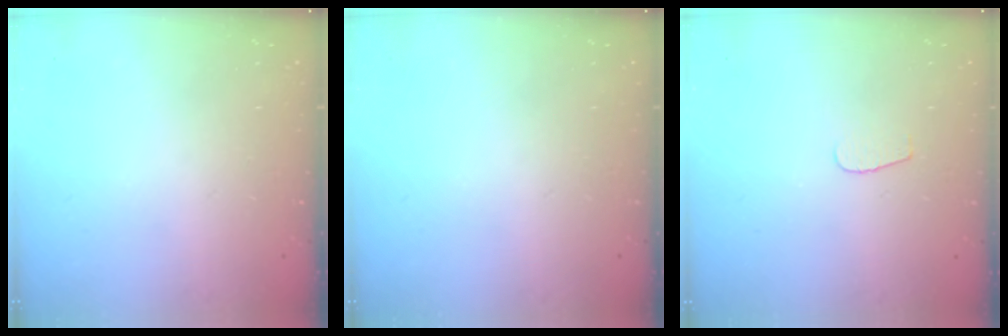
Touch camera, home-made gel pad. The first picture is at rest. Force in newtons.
{"total": 0.0}
{"total": 3.7, "press": 3.6, "slide": 0.4}